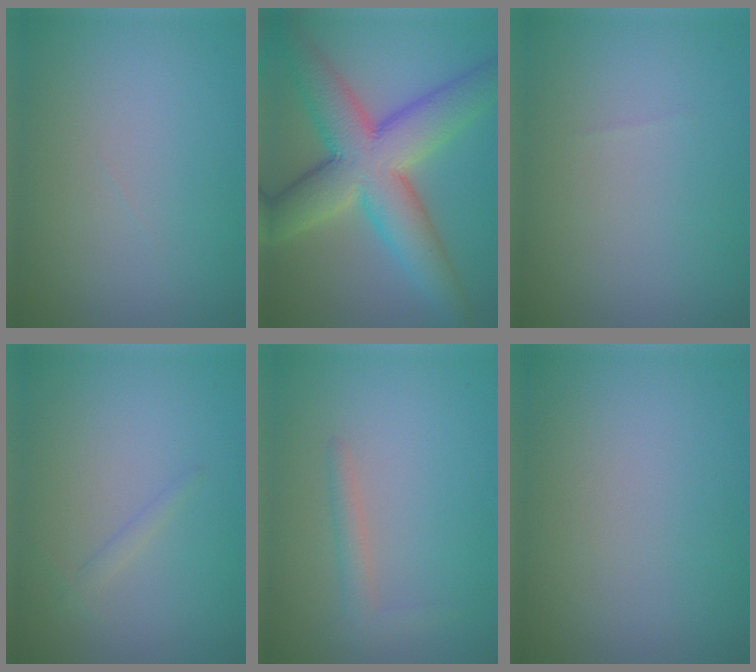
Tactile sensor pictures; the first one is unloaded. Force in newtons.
{"total": 10.7, "press": 10.7, "slide": 0.5}
{"total": 0.0}
{"total": 0.9, "press": 0.9, "slide": 0.0}
{"total": 1.6, "press": 1.6, "slide": 0.1}
{"total": 0.0}